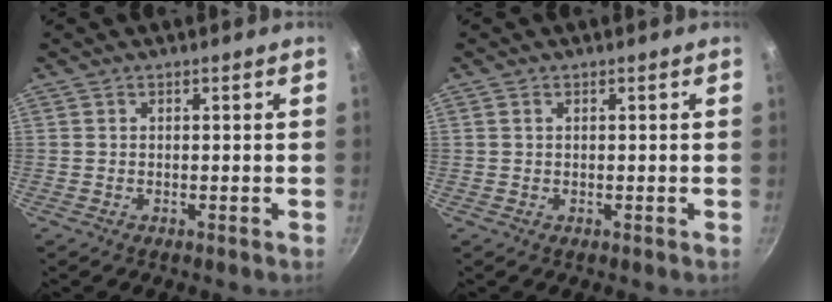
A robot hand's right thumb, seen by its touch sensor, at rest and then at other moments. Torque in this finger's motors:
{"motor_torque": [-0.48, 0.19, -0.49, 0.32, 0.03]}